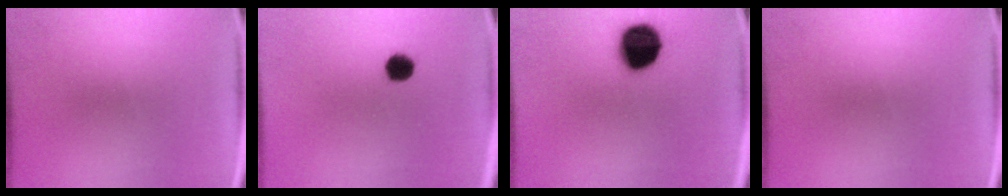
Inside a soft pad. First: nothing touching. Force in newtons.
{"total": 4.0}
{"total": 15.2}
{"total": 0.0}